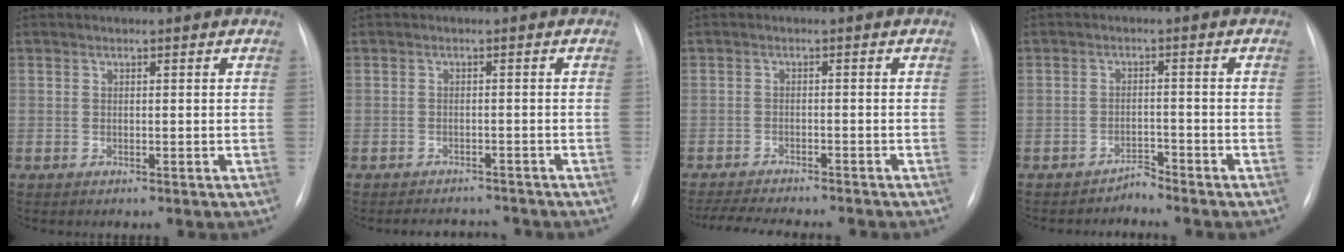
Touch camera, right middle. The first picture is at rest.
{"total": 4.4, "force": [-4.2, 1.2, 0.5], "torque": [-0.001, 0.003, -0.055]}
{"total": 10.9, "force": [-9.8, 1.5, 4.5], "torque": [-0.067, -0.009, -0.137]}
{"total": 1.7, "force": [-1.7, -0.1, -0.3], "torque": [0.015, -0.005, -0.027]}